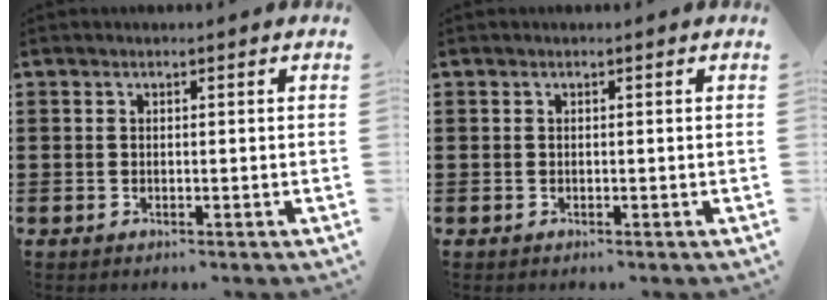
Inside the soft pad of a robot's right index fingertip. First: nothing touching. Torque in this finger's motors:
{"motor_torque": [0.08, 0.07, 0.00, 0.00]}